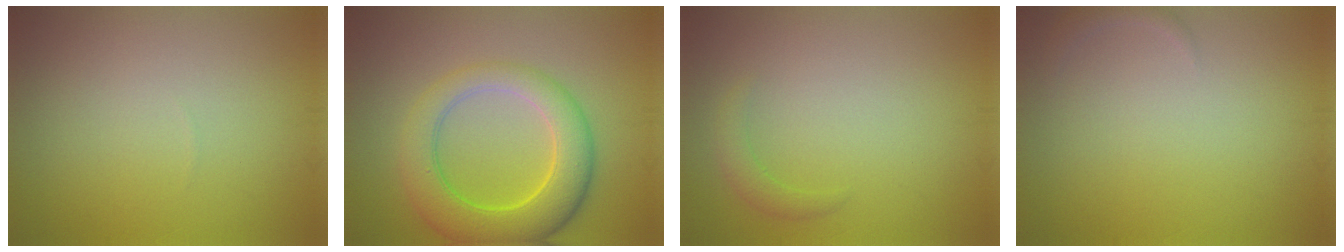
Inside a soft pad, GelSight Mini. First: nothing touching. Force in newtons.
{"total": 7.0, "press": 7.0, "slide": 0.2}
{"total": 1.4, "press": 1.4, "slide": 0.0}
{"total": 1.0, "press": 1.0, "slide": 0.1}